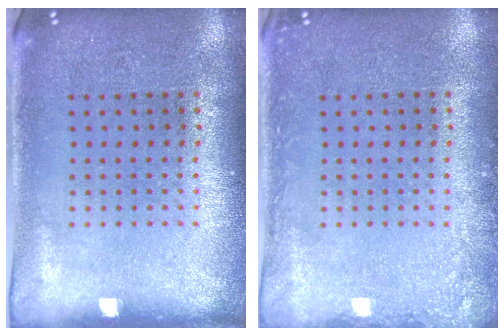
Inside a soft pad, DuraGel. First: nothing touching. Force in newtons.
{"total": 1.4, "press": 1.4, "slide": 0.2}